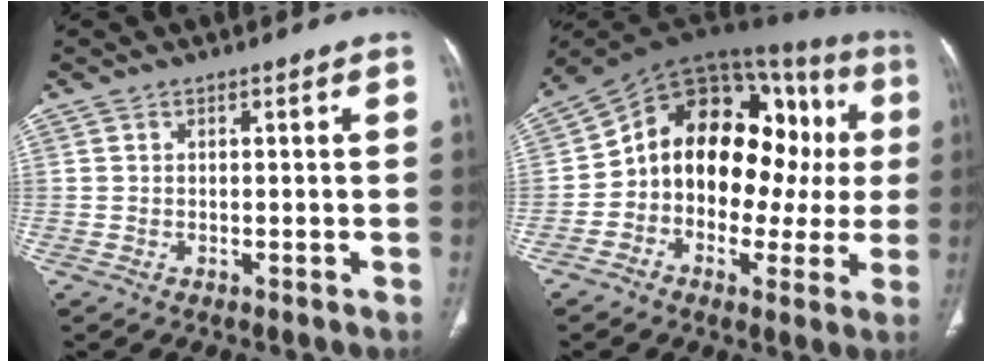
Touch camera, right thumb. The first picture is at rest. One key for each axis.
{"total": 23.0, "fx": 0.8, "fy": 15.2, "fz": 17.3, "tx": -0.207, "ty": 0.064, "tz": 0.008}